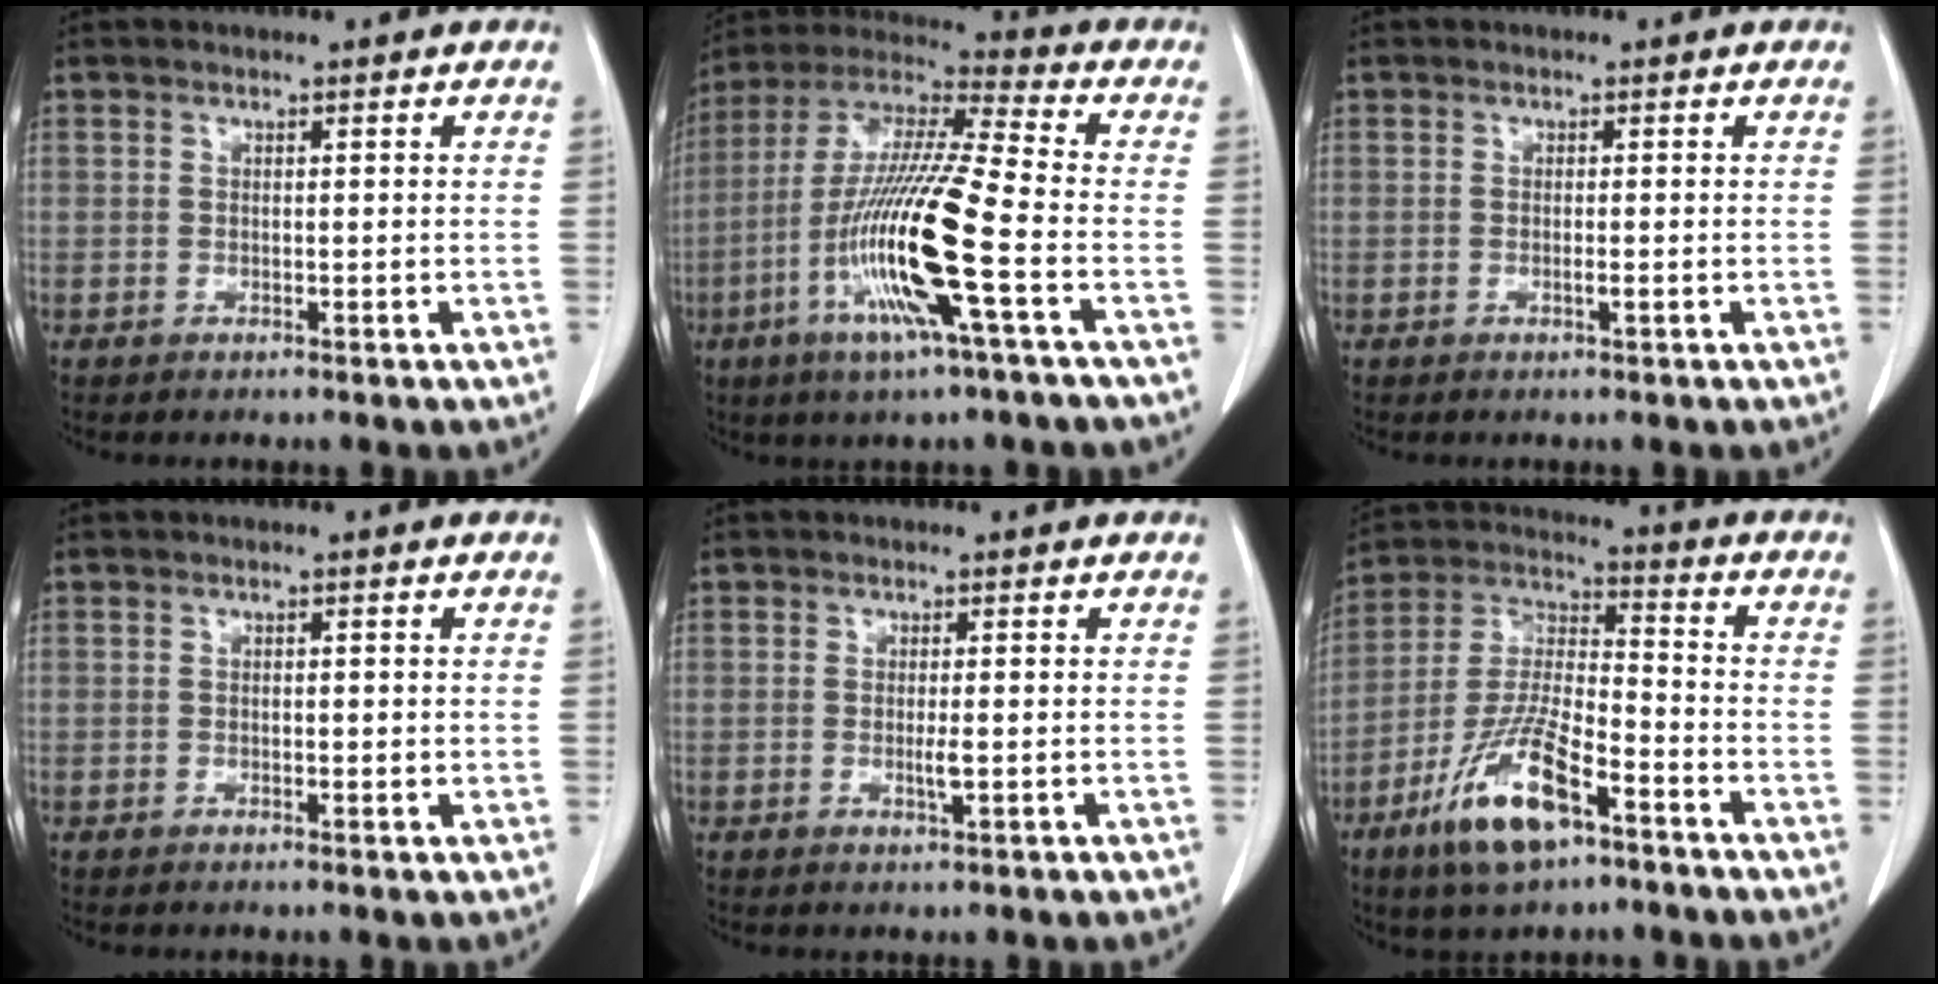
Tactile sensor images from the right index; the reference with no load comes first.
{"total": 17.5, "force": [-5.4, 0.1, 16.6], "torque": [-0.337, -0.015, -0.111]}
{"total": 1.5, "force": [-0.5, -0.1, 1.5], "torque": [-0.027, -0.004, -0.008]}
{"total": 1.1, "force": [0.0, 0.4, 1.0], "torque": [-0.014, 0.000, 0.000]}
{"total": 1.7, "force": [-0.3, 0.1, 1.7], "torque": [-0.031, -0.004, -0.004]}
{"total": 13.9, "force": [-7.8, 3.6, 11.0], "torque": [-0.228, -0.011, -0.143]}